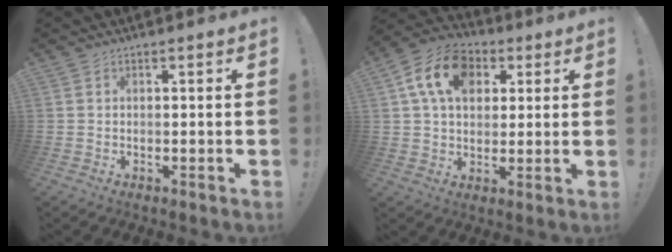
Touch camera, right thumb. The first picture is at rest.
{"total": 15.5, "force": [5.4, 11.1, 9.3], "torque": [-0.146, -0.004, 0.104]}